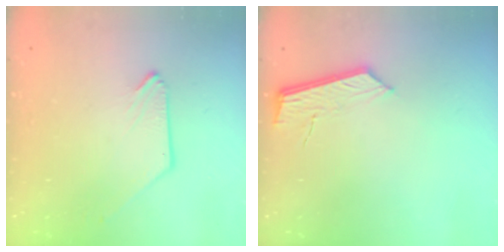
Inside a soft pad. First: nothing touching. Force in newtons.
{"total": 5.8, "press": 5.7, "slide": 0.7}